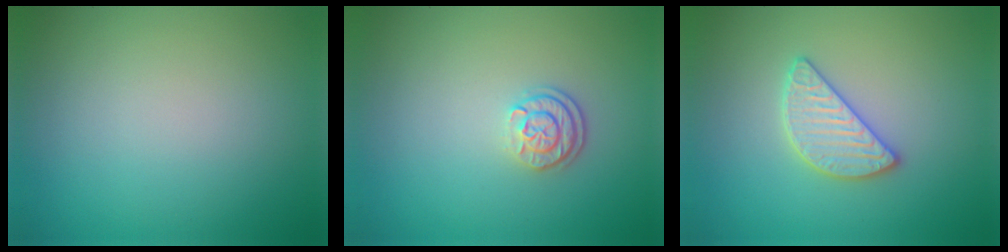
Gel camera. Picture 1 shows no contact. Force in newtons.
{"total": 2.3, "press": 1.7, "slide": 1.4}
{"total": 2.6, "press": 2.6, "slide": 0.2}